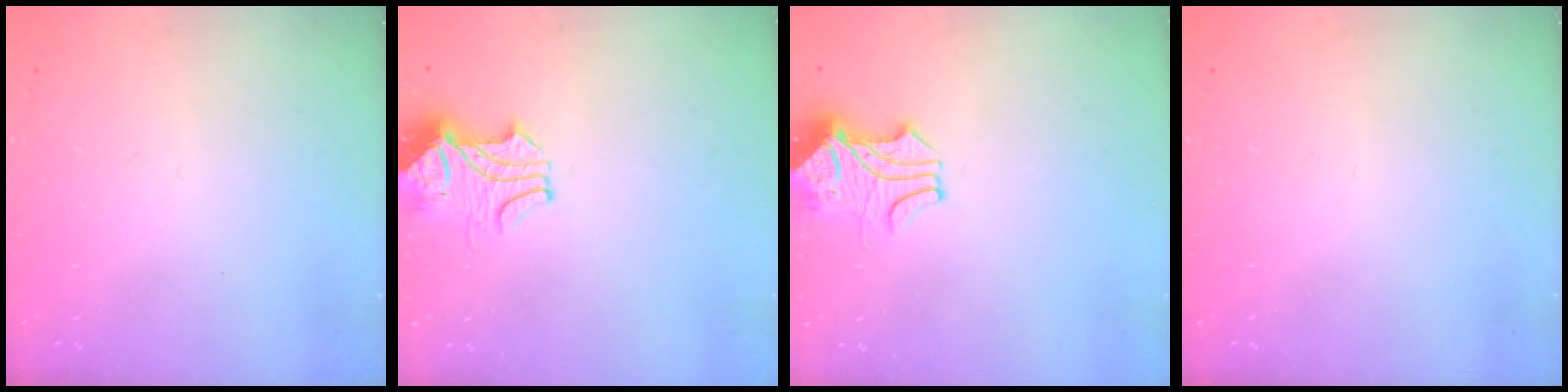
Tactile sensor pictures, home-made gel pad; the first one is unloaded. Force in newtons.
{"total": 2.0, "press": 1.8, "slide": 0.9}
{"total": 1.7, "press": 1.3, "slide": 1.1}
{"total": 0.0}